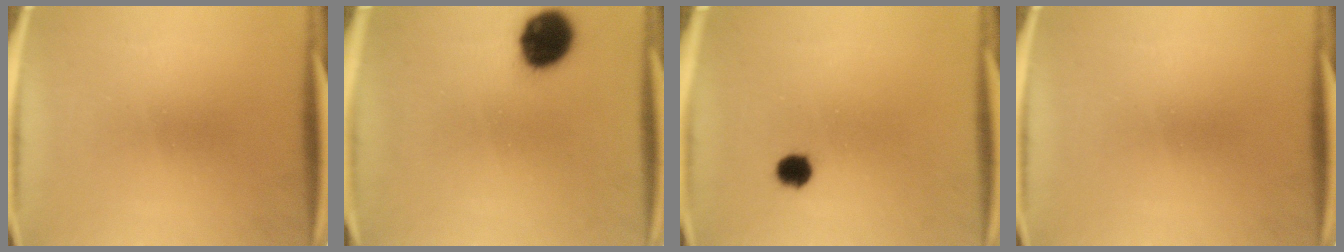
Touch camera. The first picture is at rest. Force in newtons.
{"total": 12.1}
{"total": 3.3}
{"total": 0.0}